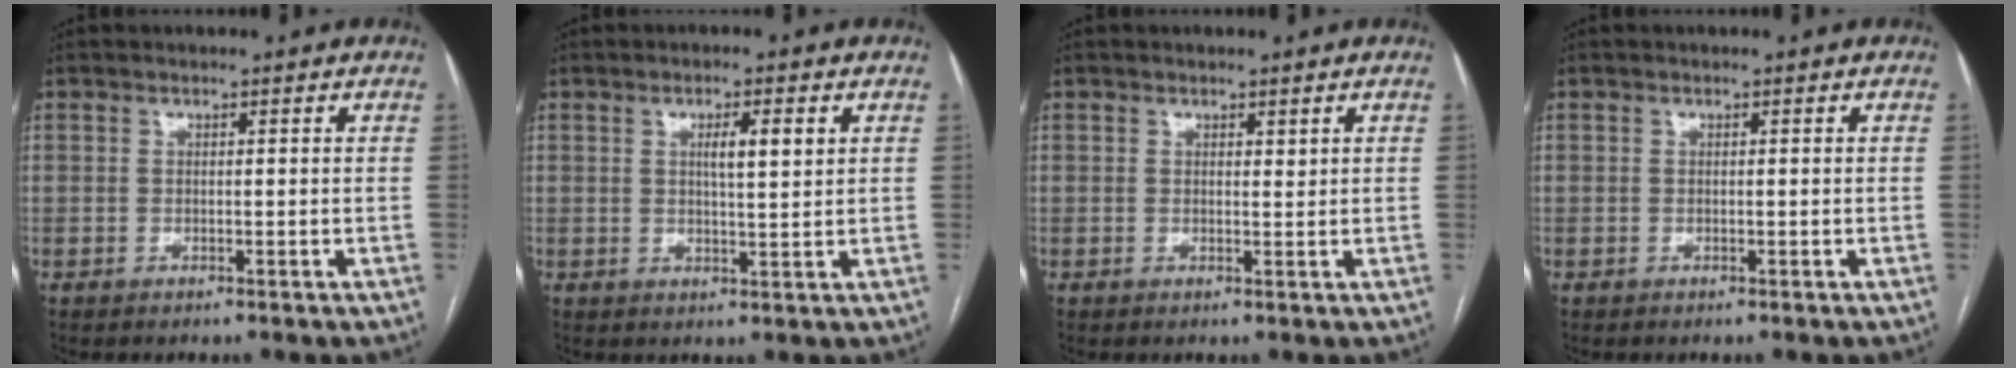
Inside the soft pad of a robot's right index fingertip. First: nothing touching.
{"total": 4.0, "force": [1.4, 0.5, 3.7], "torque": [-0.062, 0.001, 0.021]}
{"total": 0.7, "force": [0.5, 0.3, 0.5], "torque": [-0.006, -0.004, 0.006]}
{"total": 0.0}